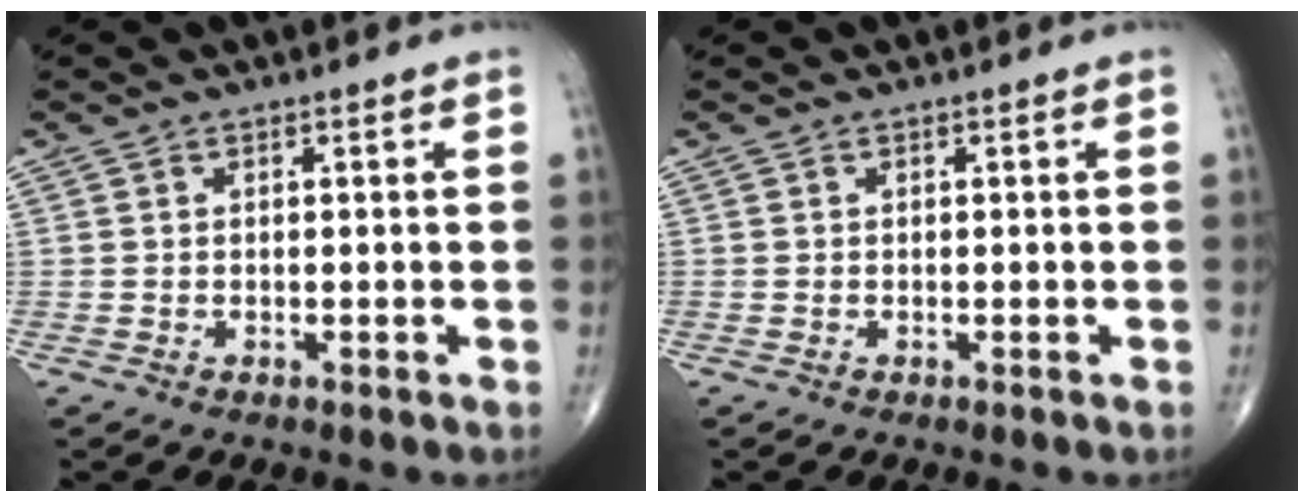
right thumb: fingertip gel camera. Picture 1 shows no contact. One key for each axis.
{"total": 0.0}